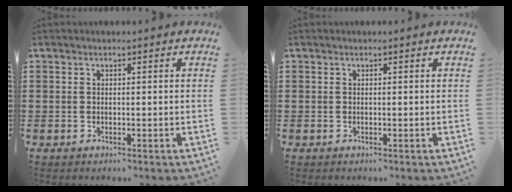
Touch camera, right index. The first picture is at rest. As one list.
[{"total": 0.0}]